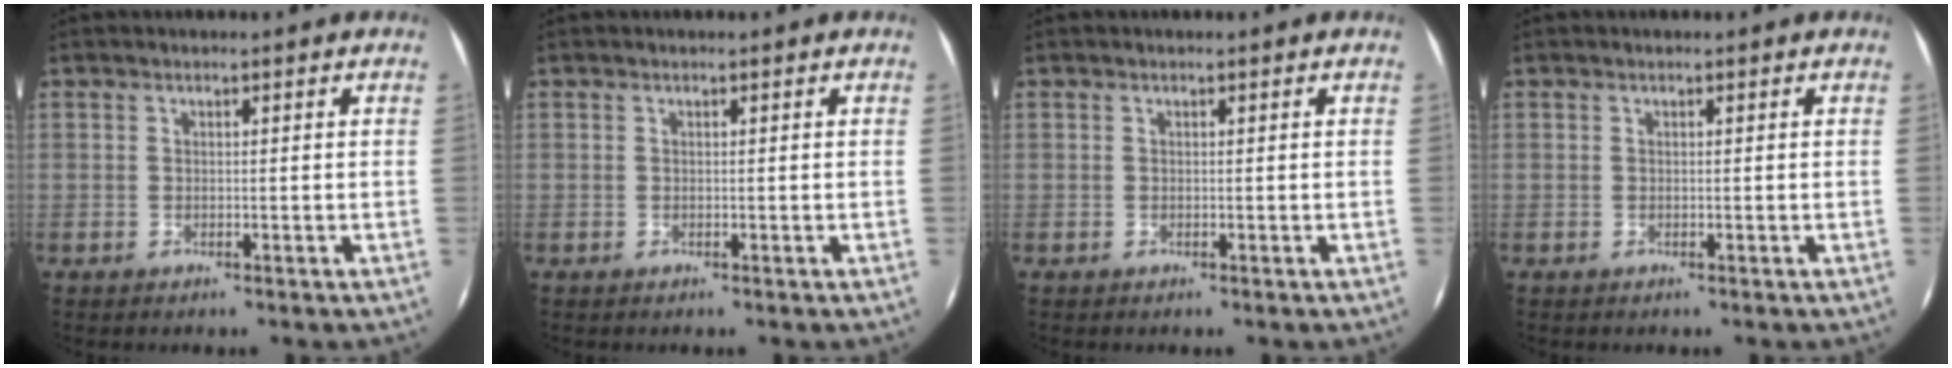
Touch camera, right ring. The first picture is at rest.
{"total": 0.0}
{"total": 0.0}
{"total": 0.0}